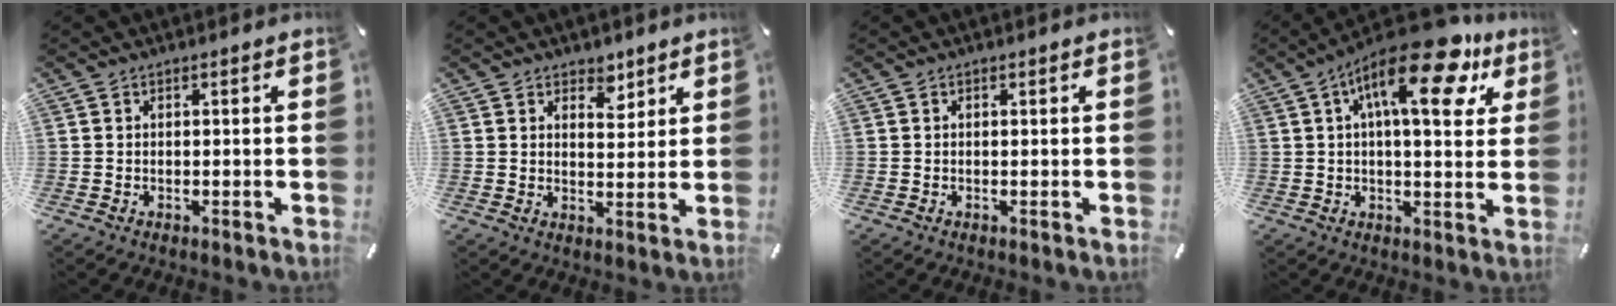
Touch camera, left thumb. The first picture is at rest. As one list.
[{"total": 4.3, "force": [3.3, 2.7, 0.9], "torque": [0.004, -0.020, 0.055]}, {"total": 0.0}, {"total": 18.3, "force": [8.7, 6.8, 14.6], "torque": [-0.225, -0.041, 0.132]}]